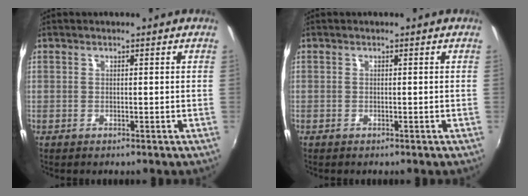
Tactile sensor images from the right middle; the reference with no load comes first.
{"total": 0.0}